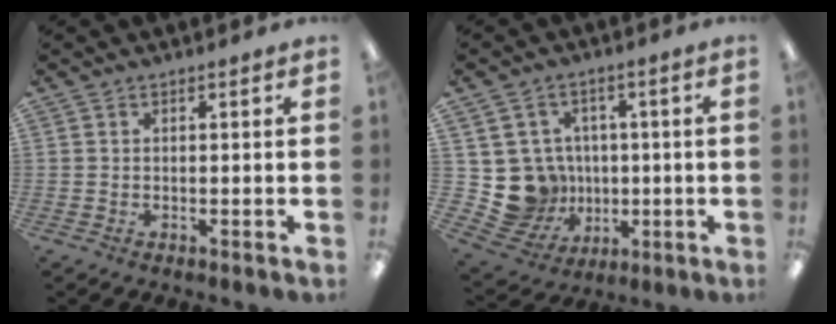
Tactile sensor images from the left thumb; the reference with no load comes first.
{"total": 11.2, "force": [-0.6, 10.8, 2.6], "torque": [-0.083, 0.001, 0.004]}